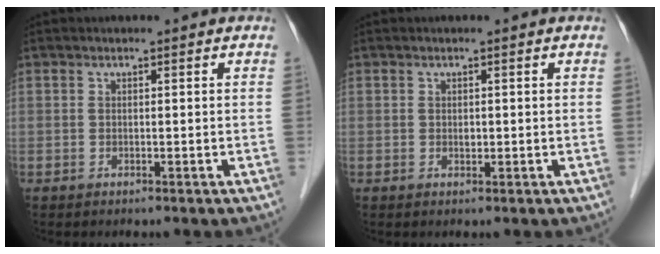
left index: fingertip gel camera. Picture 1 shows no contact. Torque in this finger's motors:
{"motor_torque": [0.04, 0.02, 0.00, 0.00]}